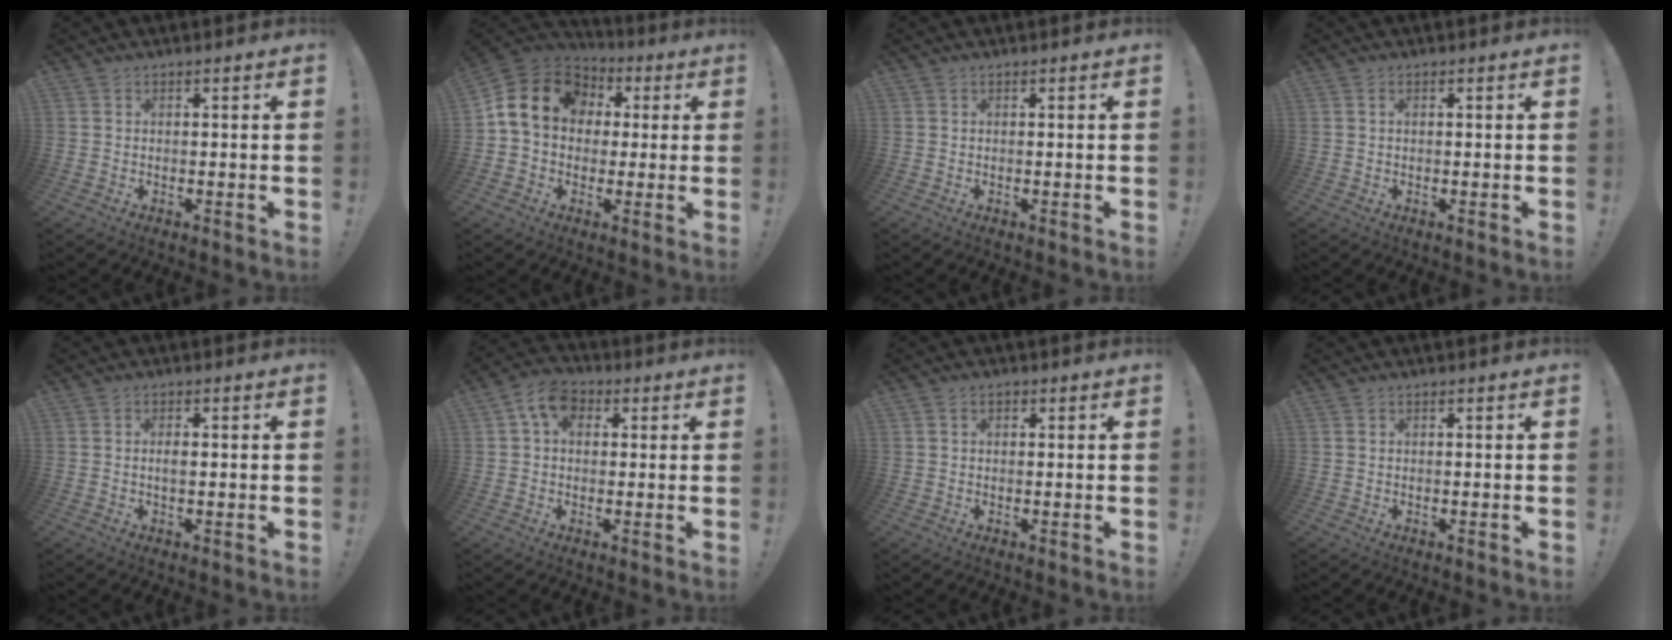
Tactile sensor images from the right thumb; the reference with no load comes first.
{"total": 14.6, "force": [3.6, 11.6, 8.2], "torque": [-0.124, -0.001, 0.069]}
{"total": 0.0}
{"total": 0.5, "force": [0.1, 0.3, 0.4], "torque": [-0.010, 0.003, 0.002]}
{"total": 1.6, "force": [-0.4, 0.5, 1.5], "torque": [-0.027, 0.003, -0.009]}
{"total": 7.9, "force": [2.8, 5.3, 5.1], "torque": [-0.080, 0.001, 0.054]}
{"total": 1.2, "force": [0.3, 1.0, 0.7], "torque": [-0.015, 0.004, 0.006]}
{"total": 0.0}